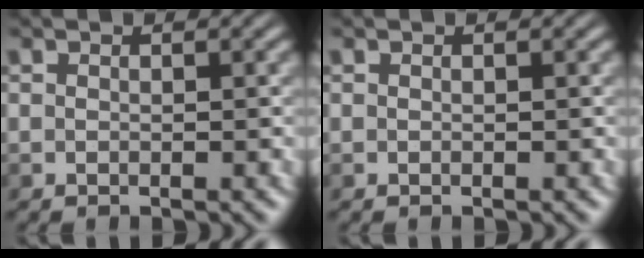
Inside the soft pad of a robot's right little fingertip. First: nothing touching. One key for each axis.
{"total": 0.0}